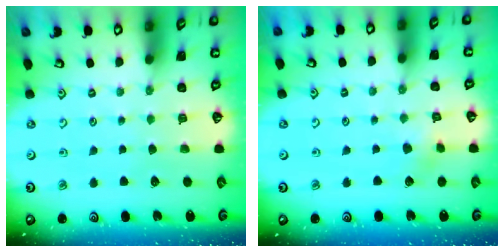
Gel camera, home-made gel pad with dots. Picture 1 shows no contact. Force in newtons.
{"total": 4.1, "press": 4.1, "slide": 0.4}